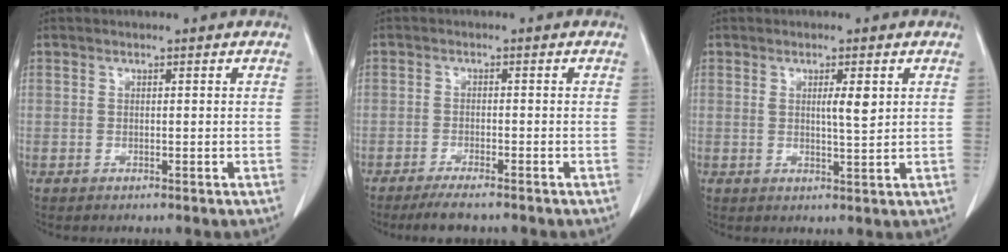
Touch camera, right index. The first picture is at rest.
{"total": 4.3, "force": [-3.7, 0.5, 2.2], "torque": [-0.034, -0.007, -0.060]}
{"total": 3.2, "force": [1.0, 0.3, 3.0], "torque": [-0.047, -0.005, 0.014]}